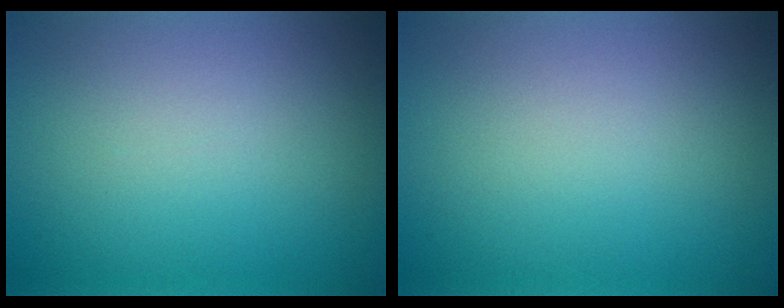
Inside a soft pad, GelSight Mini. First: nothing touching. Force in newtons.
{"total": 0.0}